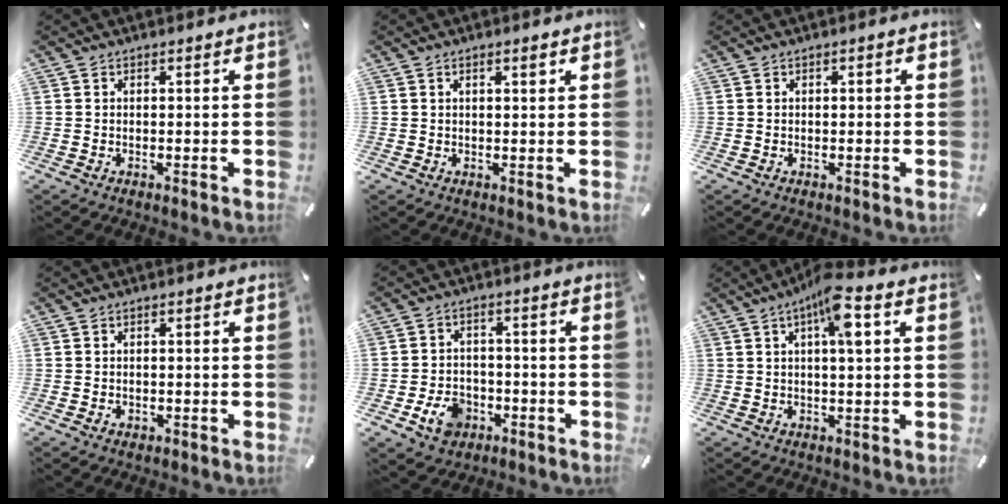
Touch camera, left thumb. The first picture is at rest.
{"total": 1.4, "force": [0.7, 0.4, 1.2], "torque": [-0.023, 0.003, 0.011]}
{"total": 0.7, "force": [0.0, 0.3, 0.6], "torque": [-0.010, 0.002, -0.002]}
{"total": 0.7, "force": [-0.1, 0.7, 0.3], "torque": [-0.005, 0.004, -0.004]}
{"total": 7.6, "force": [-3.1, 5.9, 3.5], "torque": [-0.073, 0.015, -0.056]}
{"total": 8.4, "force": [2.9, 1.7, 7.7], "torque": [-0.127, -0.004, 0.042]}